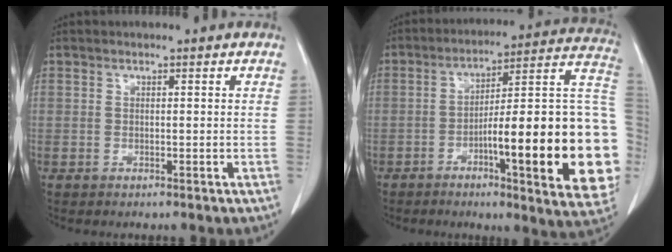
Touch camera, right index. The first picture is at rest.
{"total": 26.8, "force": [-5.3, 3.4, 26.0], "torque": [-0.261, 0.016, -0.074]}